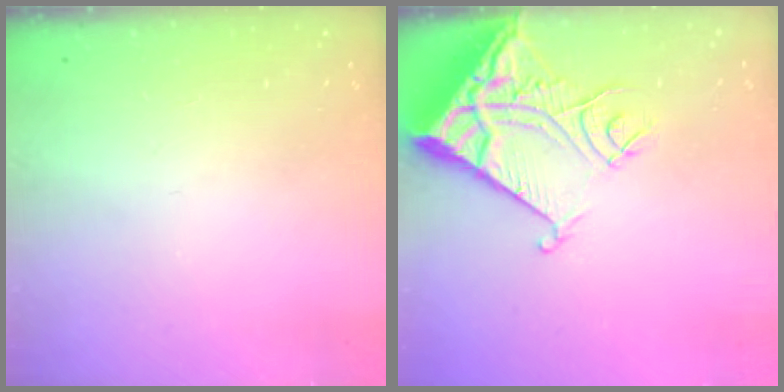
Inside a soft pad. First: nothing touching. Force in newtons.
{"total": 12.8, "press": 12.7, "slide": 1.7}